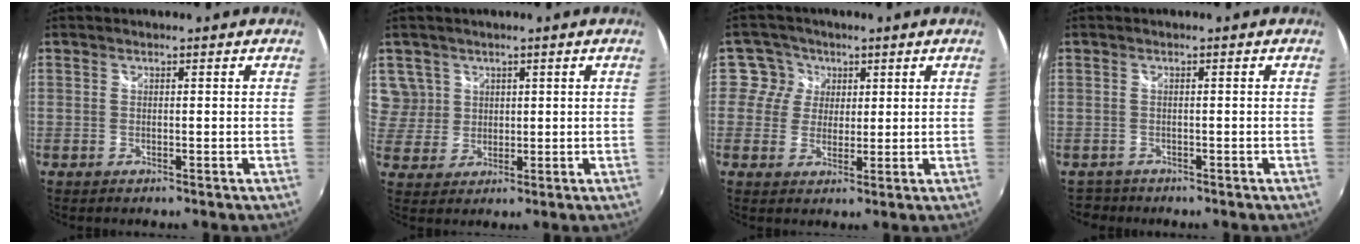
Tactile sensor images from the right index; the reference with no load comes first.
{"total": 5.9, "force": [2.5, 5.3, 0.3], "torque": [0.003, 0.004, 0.051]}
{"total": 5.1, "force": [1.6, 4.9, 0.2], "torque": [0.013, 0.007, 0.018]}
{"total": 2.4, "force": [-2.0, 1.4, 0.1], "torque": [-0.009, -0.004, -0.031]}